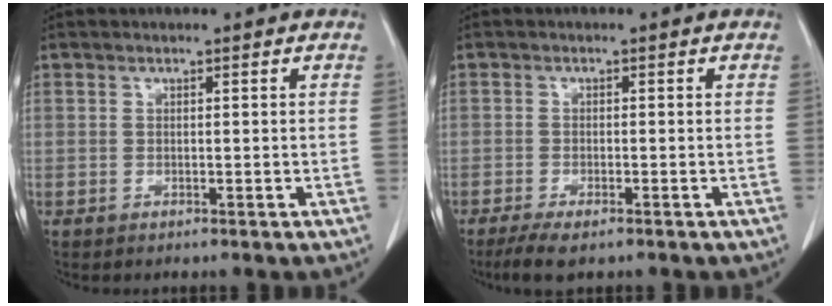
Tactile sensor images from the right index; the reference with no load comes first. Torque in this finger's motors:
{"motor_torque": [0.27, -0.28, 0.05, 0.05]}